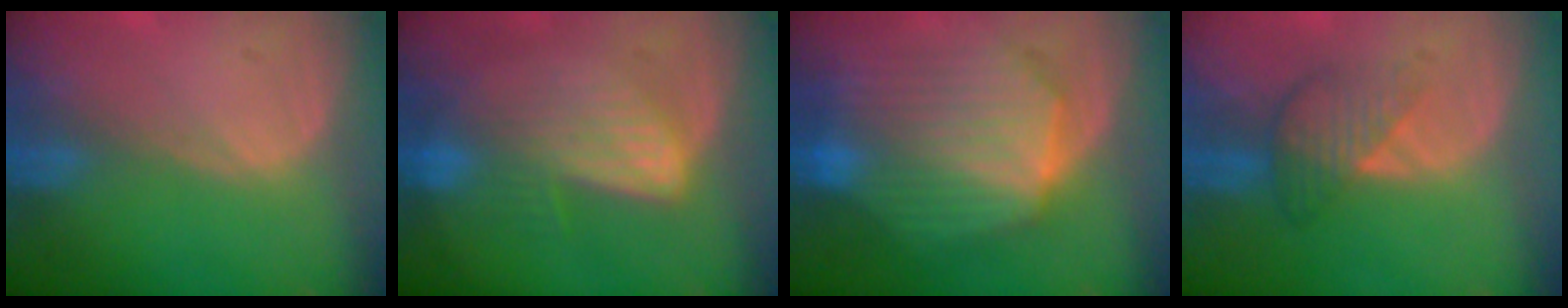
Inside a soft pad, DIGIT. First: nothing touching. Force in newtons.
{"total": 6.7, "press": 6.3, "slide": 2.4}
{"total": 10.7, "press": 10.7, "slide": 0.7}
{"total": 4.1, "press": 4.1, "slide": 0.0}